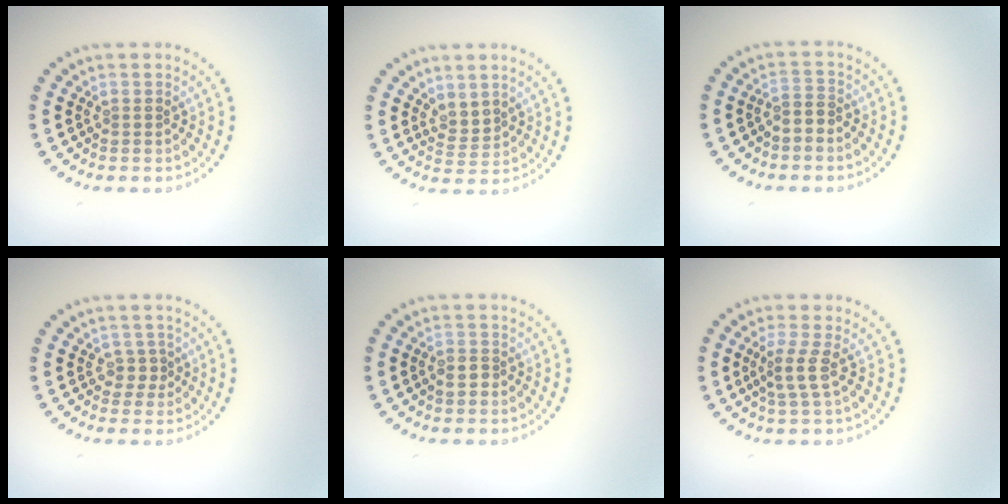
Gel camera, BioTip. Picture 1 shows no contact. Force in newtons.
{"total": 1.6, "press": 1.3, "slide": 0.9}
{"total": 1.7, "press": 1.3, "slide": 1.1}
{"total": 1.3, "press": 0.9, "slide": 0.9}
{"total": 1.3, "press": 1.2, "slide": 0.6}
{"total": 2.1, "press": 1.6, "slide": 1.3}